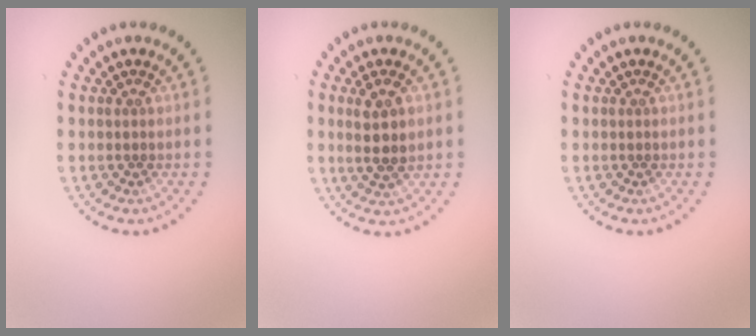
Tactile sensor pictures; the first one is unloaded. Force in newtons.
{"total": 2.9, "press": 2.7, "slide": 0.9}
{"total": 0.0}